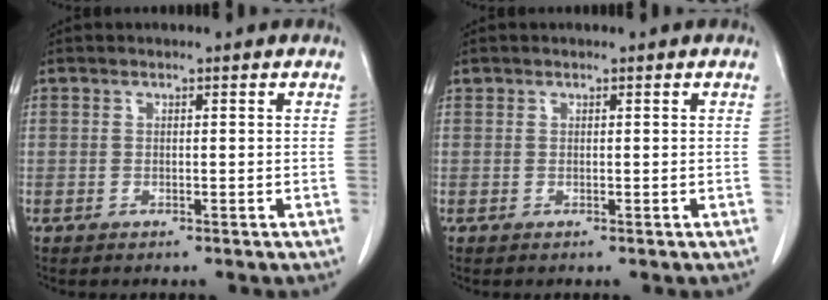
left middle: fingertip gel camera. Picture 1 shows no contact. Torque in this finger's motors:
{"motor_torque": [-0.09, 0.04, -0.02, 0.00]}